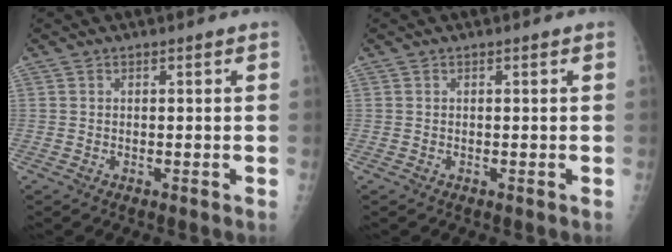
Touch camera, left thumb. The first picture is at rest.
{"total": 0.0}